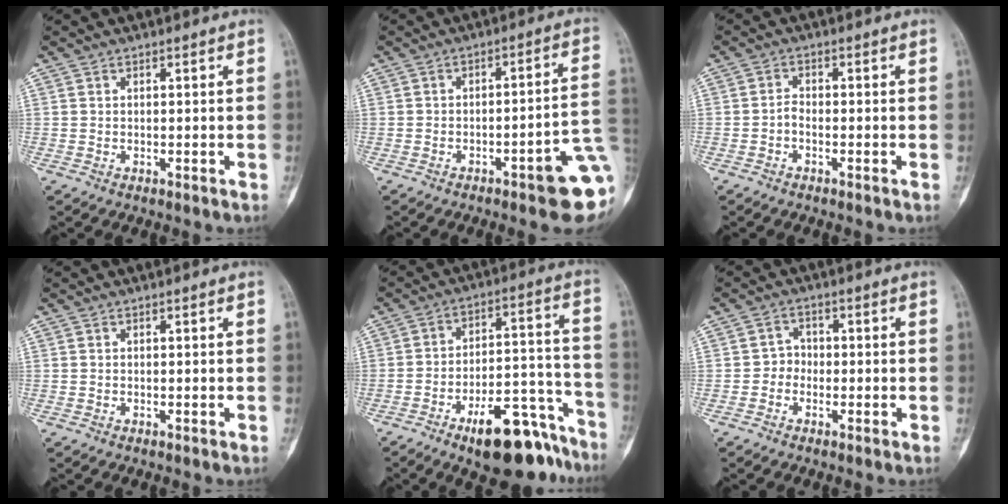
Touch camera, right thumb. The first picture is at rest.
{"total": 11.6, "force": [-4.2, 2.3, 10.6], "torque": [-0.116, 0.030, -0.049]}
{"total": 1.4, "force": [-0.8, 0.4, 1.0], "torque": [-0.021, 0.001, -0.026]}
{"total": 0.0}
{"total": 16.9, "force": [-11.6, 6.4, 10.5], "torque": [-0.115, 0.102, -0.172]}
{"total": 2.0, "force": [-0.8, 1.7, 0.7], "torque": [0.003, 0.008, -0.030]}